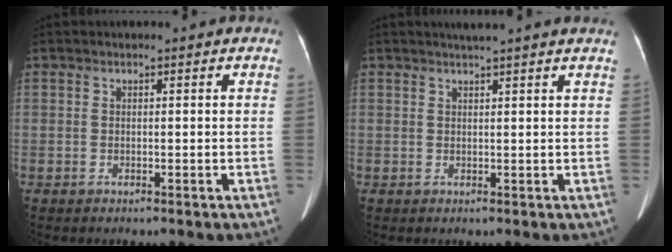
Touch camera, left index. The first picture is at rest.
{"total": 4.4, "force": [3.8, -0.7, 2.1], "torque": [-0.028, 0.016, 0.044]}